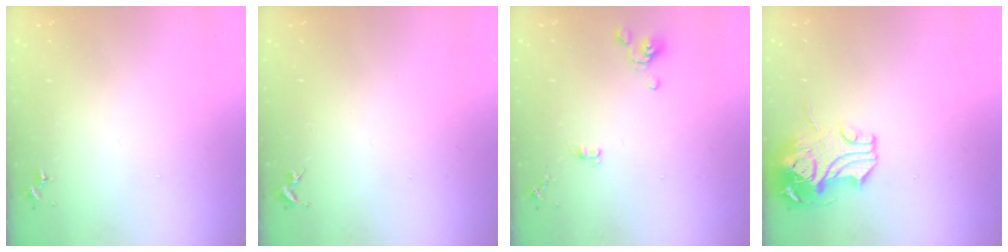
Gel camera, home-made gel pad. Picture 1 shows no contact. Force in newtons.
{"total": 0.0}
{"total": 4.7, "press": 4.2, "slide": 2.2}
{"total": 12.8, "press": 12.6, "slide": 2.3}